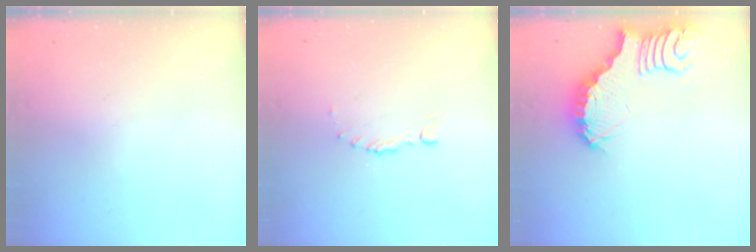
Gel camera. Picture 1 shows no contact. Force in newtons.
{"total": 0.0}
{"total": 3.8, "press": 3.7, "slide": 0.5}